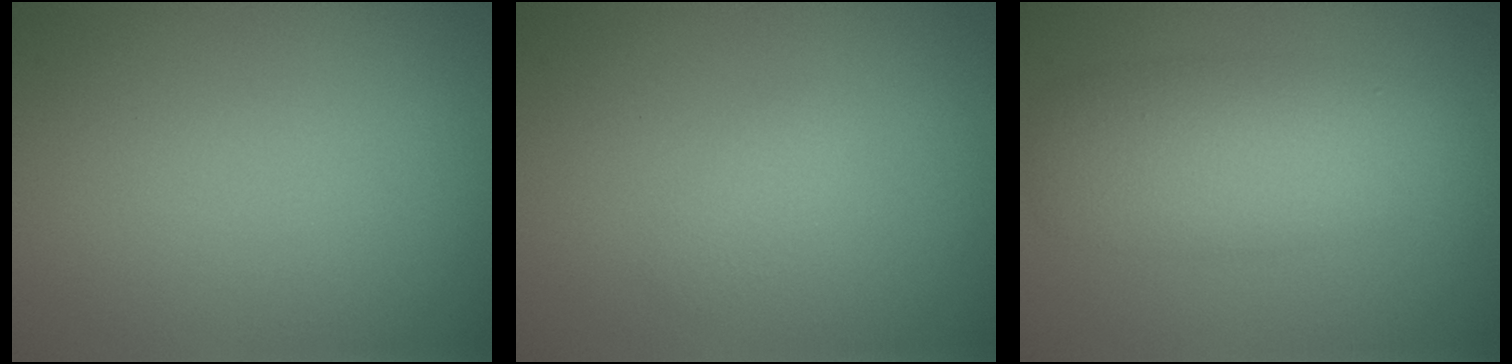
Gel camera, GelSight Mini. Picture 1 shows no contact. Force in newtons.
{"total": 1.0, "press": 1.0, "slide": 0.1}
{"total": 5.5, "press": 5.5, "slide": 0.1}